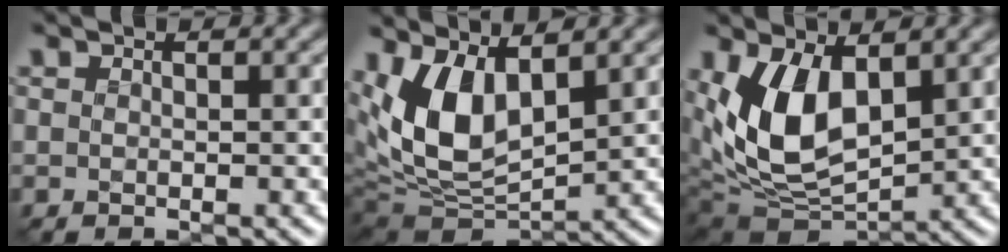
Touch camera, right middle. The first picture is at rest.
{"total": 9.6, "force": [2.1, 5.2, 7.9], "torque": [-0.157, -0.006, 0.031]}
{"total": 8.7, "force": [1.4, 4.9, 7.0], "torque": [-0.139, -0.016, 0.020]}